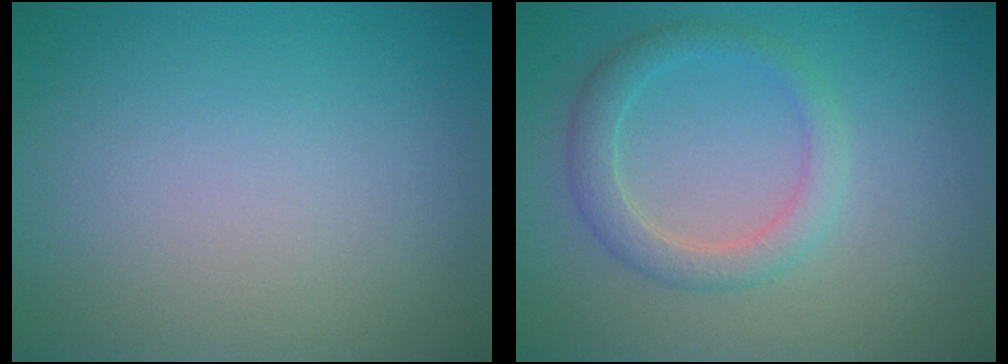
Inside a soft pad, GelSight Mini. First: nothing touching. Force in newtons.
{"total": 2.8, "press": 2.8, "slide": 0.1}